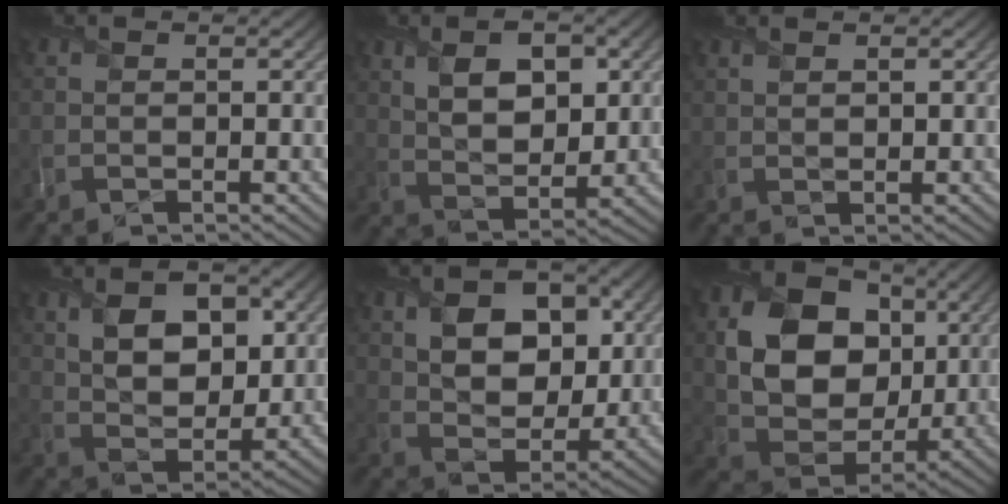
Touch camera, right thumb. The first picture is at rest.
{"total": 8.2, "force": [2.9, 4.4, 6.3], "torque": [-0.116, 0.004, 0.053]}
{"total": 1.2, "force": [1.1, 0.1, 0.5], "torque": [-0.016, 0.004, 0.024]}
{"total": 9.1, "force": [3.0, 5.3, 6.7], "torque": [-0.122, 0.003, 0.052]}
{"total": 9.7, "force": [2.8, 6.4, 6.7], "torque": [-0.118, 0.001, 0.042]}
{"total": 13.8, "force": [3.0, 10.5, 8.4], "torque": [-0.170, -0.006, 0.049]}